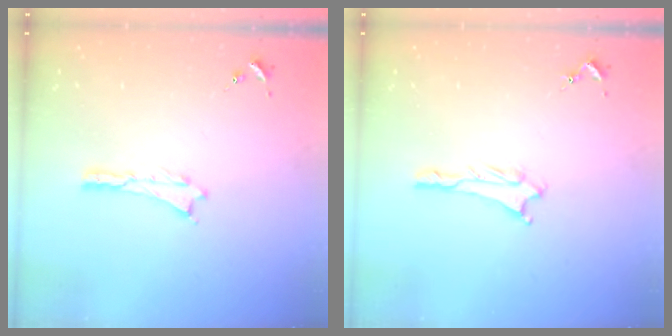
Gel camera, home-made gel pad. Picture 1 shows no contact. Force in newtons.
{"total": 0.8, "press": 0.8, "slide": 0.1}